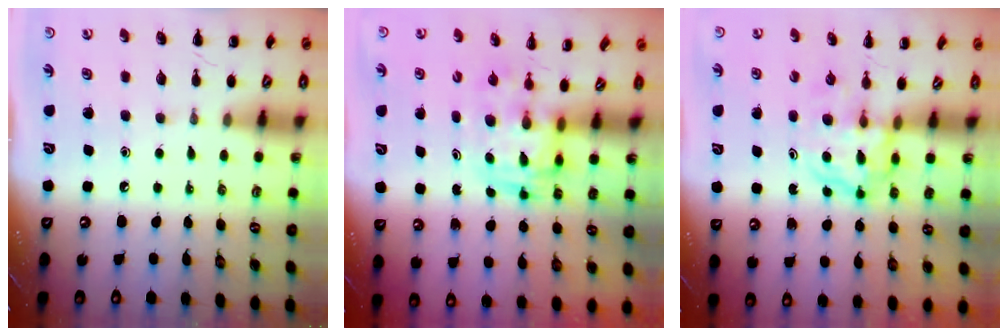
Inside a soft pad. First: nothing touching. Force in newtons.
{"total": 2.9, "press": 2.9, "slide": 0.5}
{"total": 3.9, "press": 3.9, "slide": 0.5}